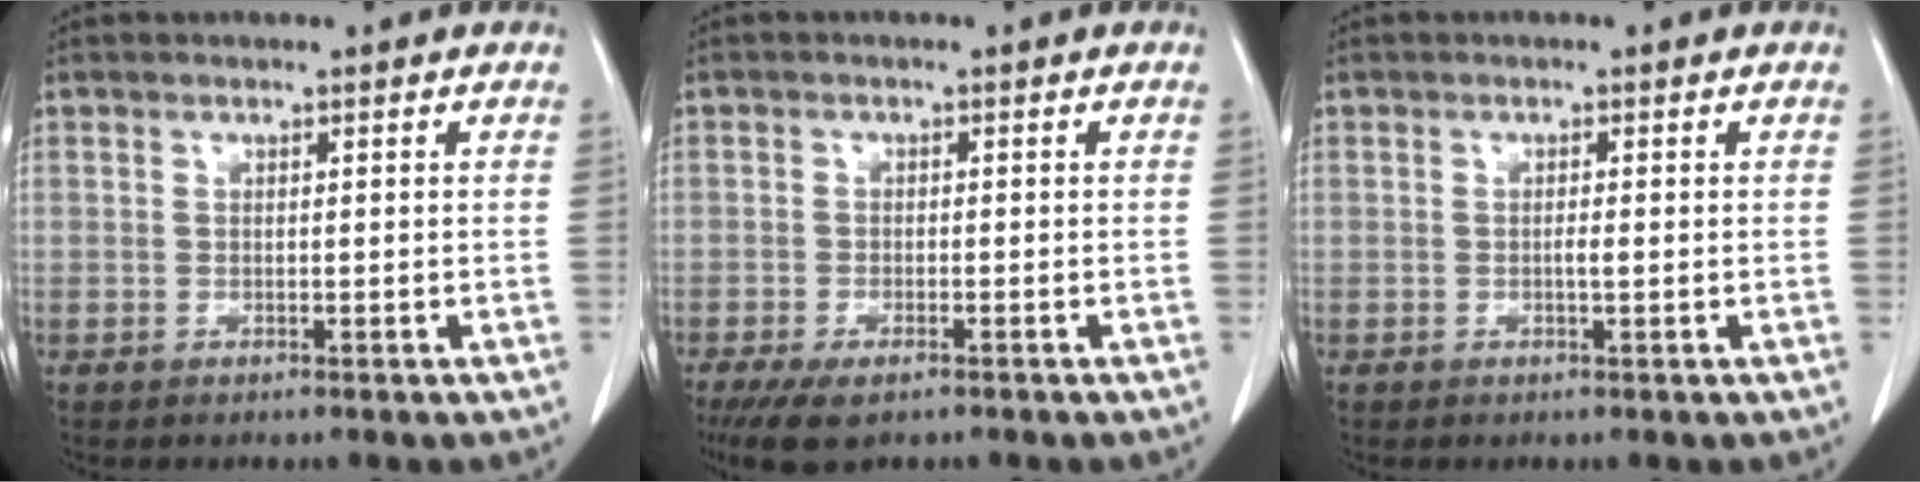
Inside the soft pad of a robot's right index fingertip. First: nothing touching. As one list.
[{"total": 5.6, "force": [-3.9, 1.9, 3.6], "torque": [-0.063, -0.013, -0.059]}, {"total": 1.0, "force": [-0.2, 0.1, 1.0], "torque": [-0.020, -0.001, -0.002]}]